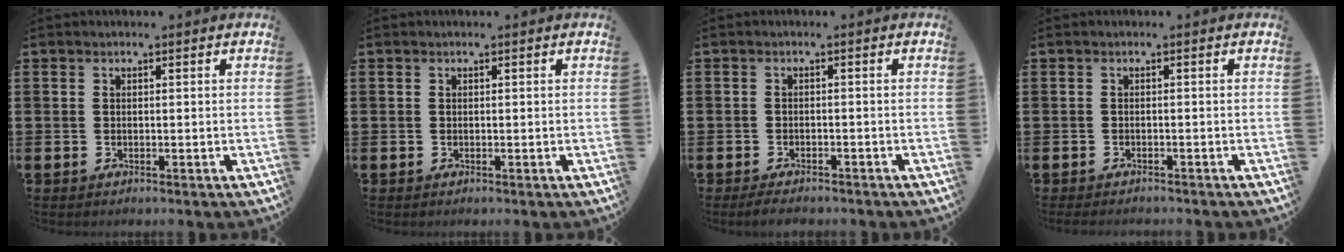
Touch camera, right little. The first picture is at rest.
{"total": 0.0}
{"total": 1.4, "force": [-1.2, 0.3, 0.6], "torque": [-0.013, 0.002, -0.025]}
{"total": 0.6, "force": [-0.6, 0.0, 0.1], "torque": [-0.003, -0.003, -0.011]}